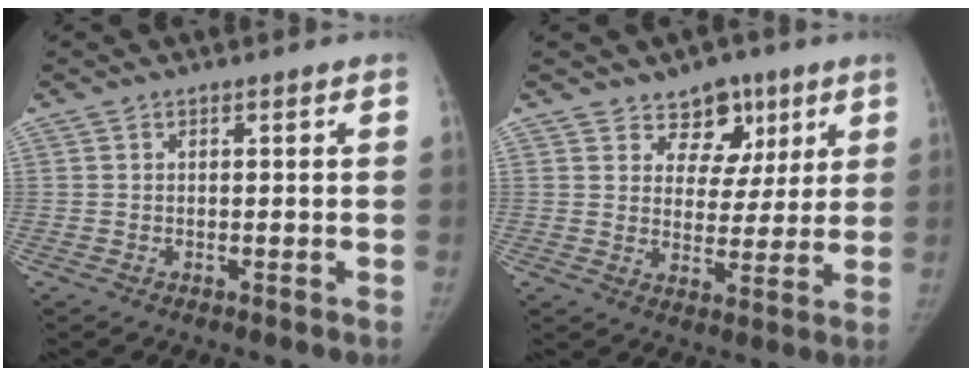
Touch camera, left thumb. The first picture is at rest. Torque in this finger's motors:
{"motor_torque": [0.21, 0.38, -0.32, -0.02, -0.05]}